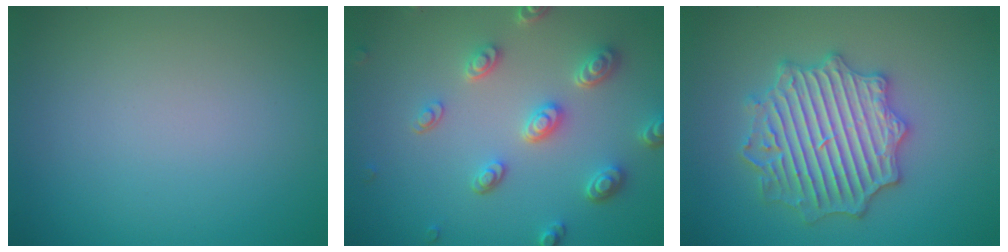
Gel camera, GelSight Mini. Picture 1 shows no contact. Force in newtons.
{"total": 4.6, "press": 3.6, "slide": 2.8}
{"total": 6.5, "press": 6.5, "slide": 1.0}